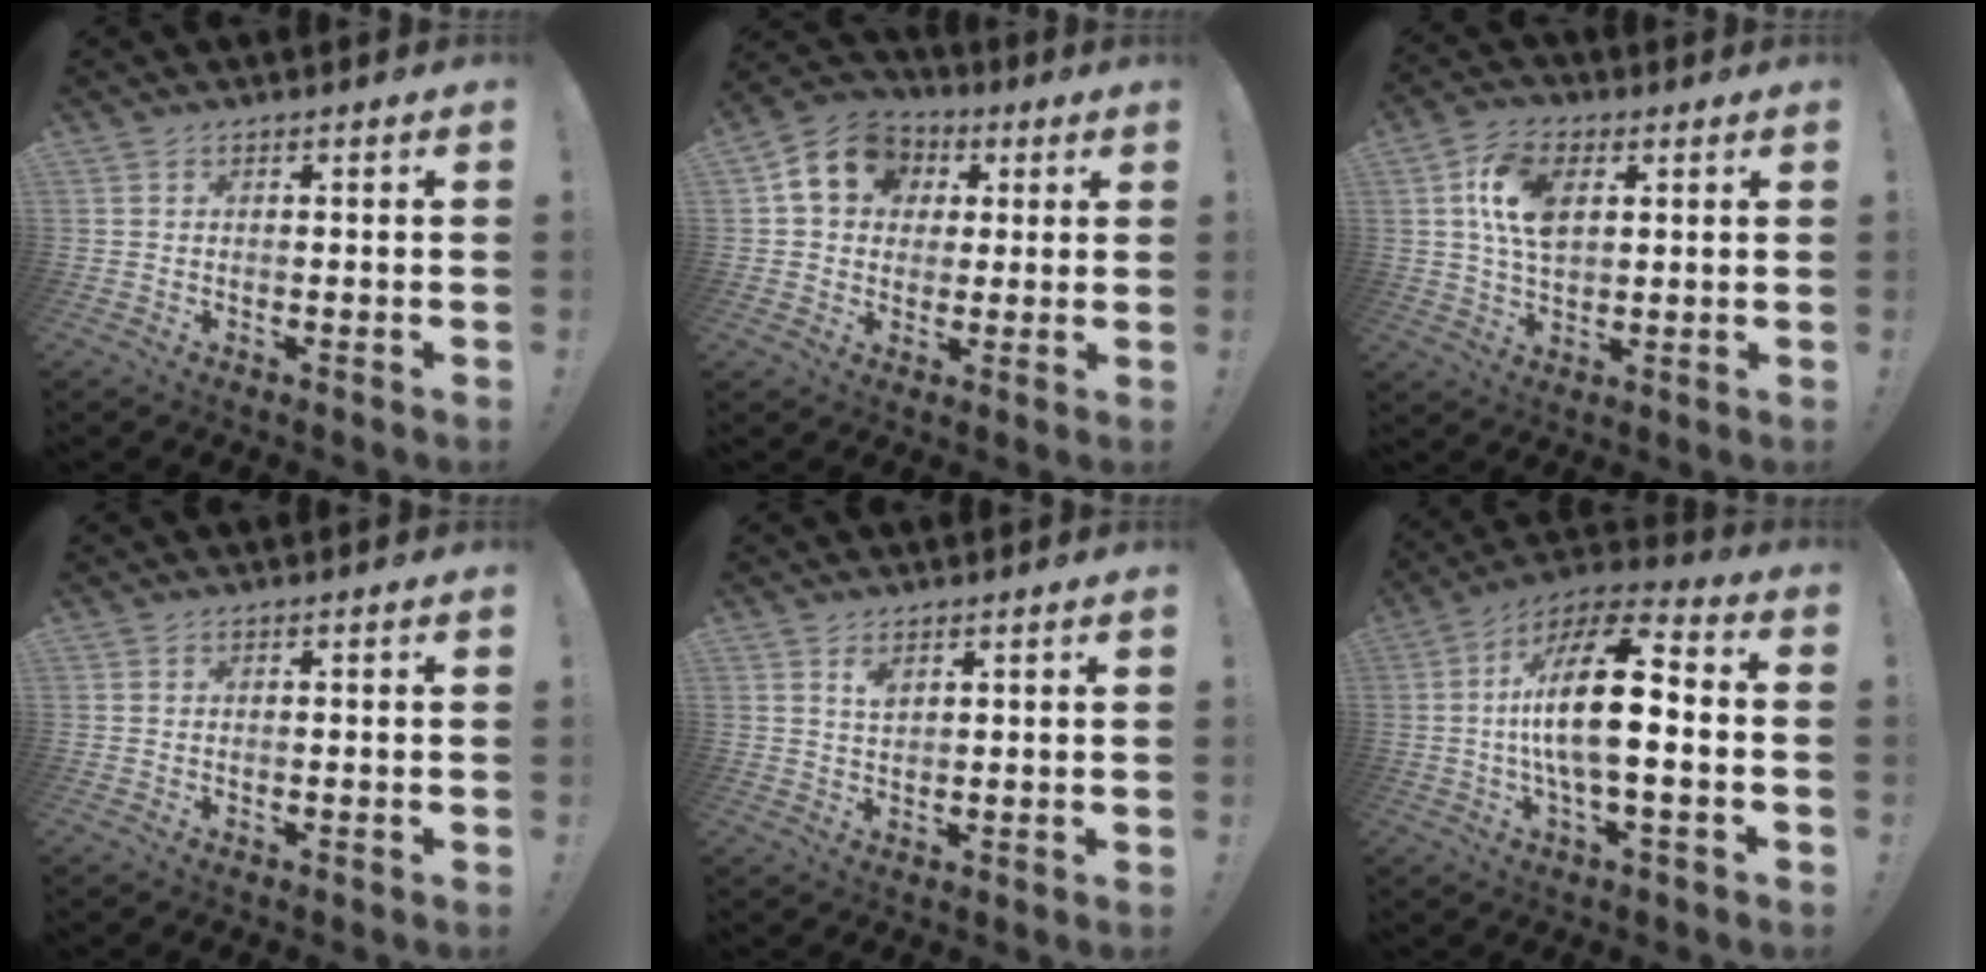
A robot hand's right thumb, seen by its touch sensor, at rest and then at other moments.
{"total": 12.9, "force": [4.2, 10.7, 5.8], "torque": [-0.074, -0.010, 0.084]}
{"total": 12.9, "force": [3.7, 8.3, 9.2], "torque": [-0.174, 0.005, 0.067]}
{"total": 0.0}
{"total": 3.0, "force": [1.9, 1.3, 1.9], "torque": [-0.018, -0.015, 0.029]}
{"total": 19.4, "force": [-0.5, 6.4, 18.3], "torque": [-0.333, 0.007, -0.016]}